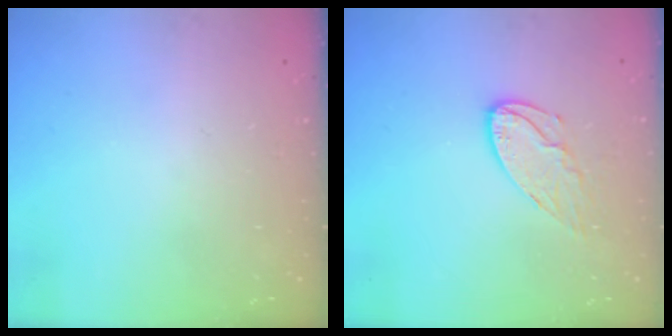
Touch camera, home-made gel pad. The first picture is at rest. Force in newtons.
{"total": 8.2, "press": 8.2, "slide": 0.3}